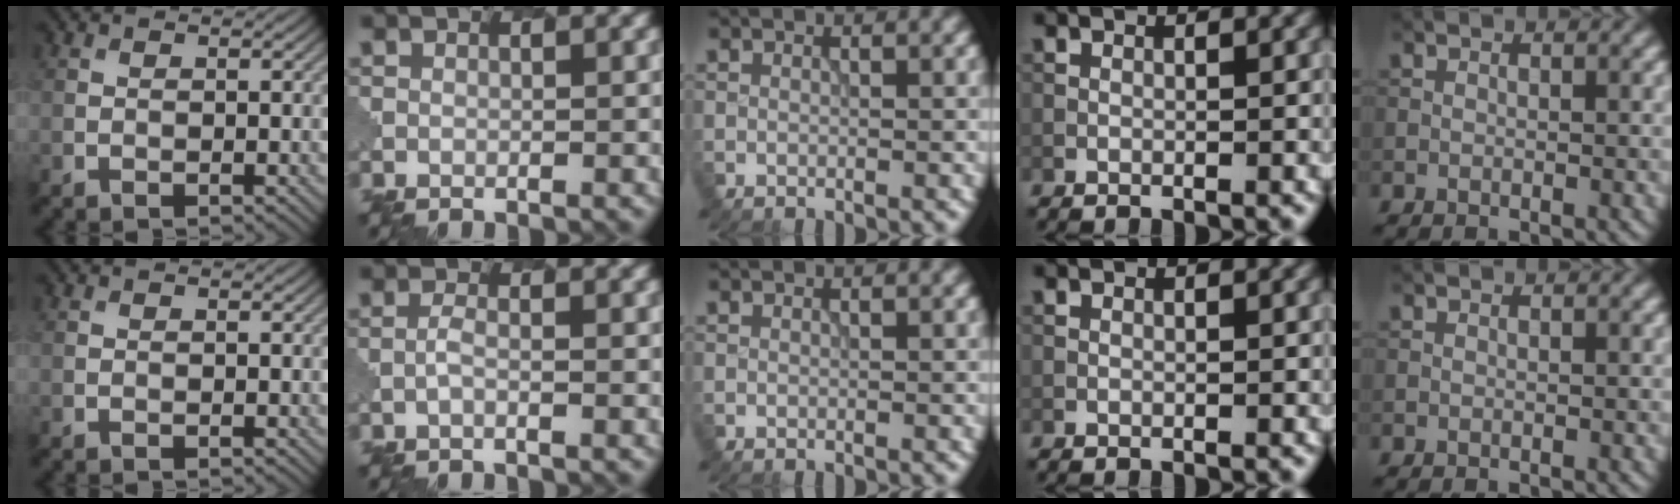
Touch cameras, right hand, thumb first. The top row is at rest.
{"index": {"total": 0.9, "force": [-0.3, 0.2, 0.8], "torque": [-0.016, 0.004, -0.010]}}